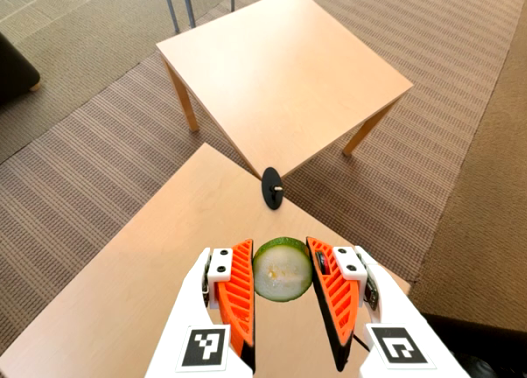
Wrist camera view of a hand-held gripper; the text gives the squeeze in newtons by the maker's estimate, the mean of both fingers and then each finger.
{"total": 11.5, "left": 12.2, "right": 10.8}